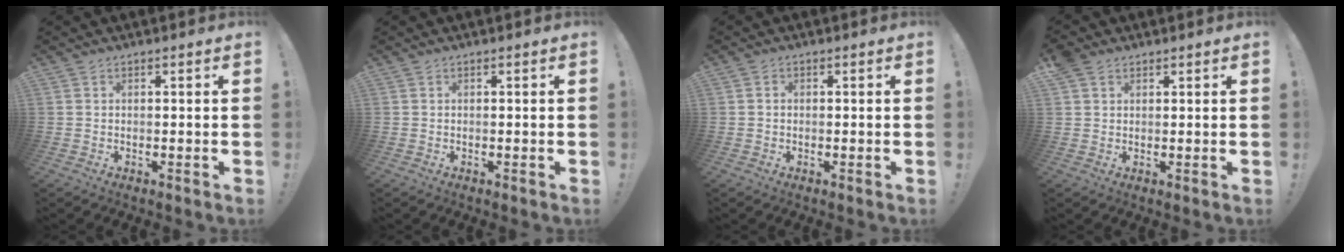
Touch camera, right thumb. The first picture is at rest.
{"total": 0.0}
{"total": 0.8, "force": [-0.3, 0.7, 0.2], "torque": [-0.007, 0.005, -0.005]}
{"total": 3.5, "force": [2.2, 2.4, 1.3], "torque": [-0.027, -0.006, 0.043]}